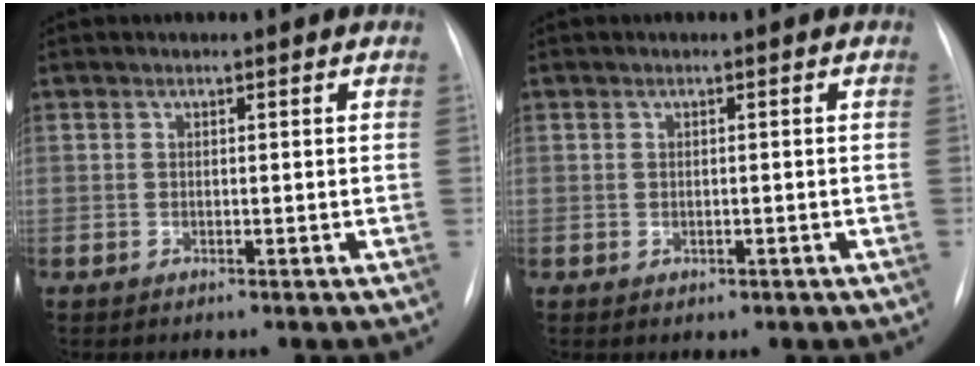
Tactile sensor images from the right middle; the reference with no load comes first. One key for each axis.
{"total": 0.9, "fx": -0.4, "fy": 0.7, "fz": 0.4, "tx": -0.007, "ty": -0.001, "tz": -0.001}